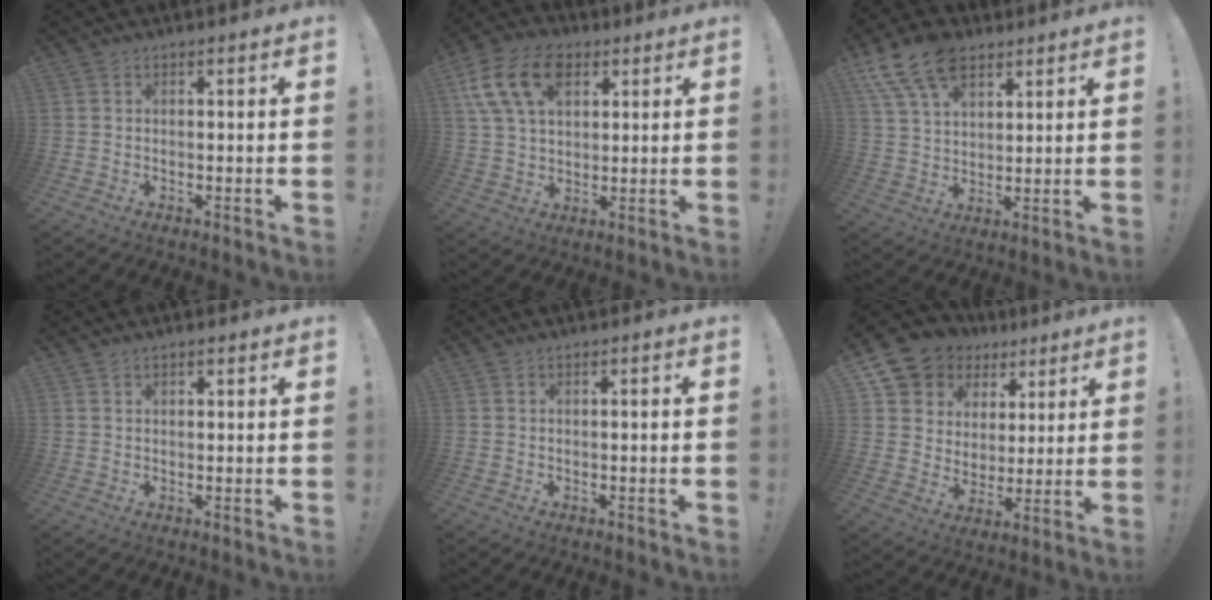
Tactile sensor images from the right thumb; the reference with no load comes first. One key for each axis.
{"total": 15.0, "fx": 6.1, "fy": 9.6, "fz": 9.7, "tx": -0.190, "ty": -0.009, "tz": 0.118}
{"total": 14.0, "fx": 8.2, "fy": 8.4, "fz": 7.6, "tx": -0.148, "ty": -0.033, "tz": 0.155}
{"total": 1.0, "fx": 0.7, "fy": 0.5, "fz": 0.5, "tx": -0.009, "ty": 0.000, "tz": 0.013}
{"total": 0.9, "fx": -0.7, "fy": -0.2, "fz": 0.5, "tx": -0.018, "ty": 0.003, "tz": -0.011}
{"total": 10.6, "fx": 6.2, "fy": 8.4, "fz": 2.1, "tx": -0.049, "ty": -0.046, "tz": 0.132}